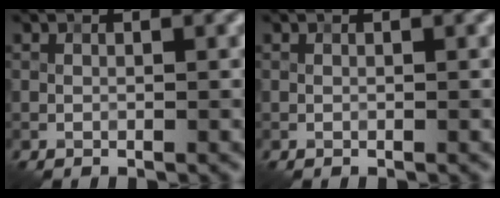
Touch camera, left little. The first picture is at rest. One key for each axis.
{"total": 0.0}